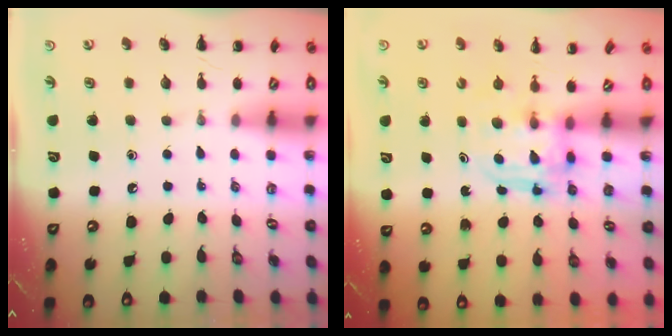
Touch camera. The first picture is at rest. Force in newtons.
{"total": 3.6, "press": 3.6, "slide": 0.3}